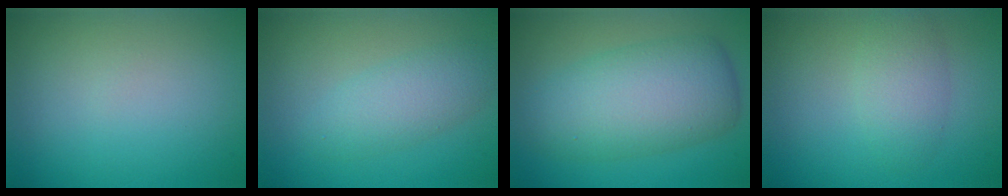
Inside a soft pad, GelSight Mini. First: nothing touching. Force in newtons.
{"total": 3.2, "press": 3.2, "slide": 0.1}
{"total": 7.9, "press": 7.9, "slide": 0.1}
{"total": 2.8, "press": 2.8, "slide": 0.2}